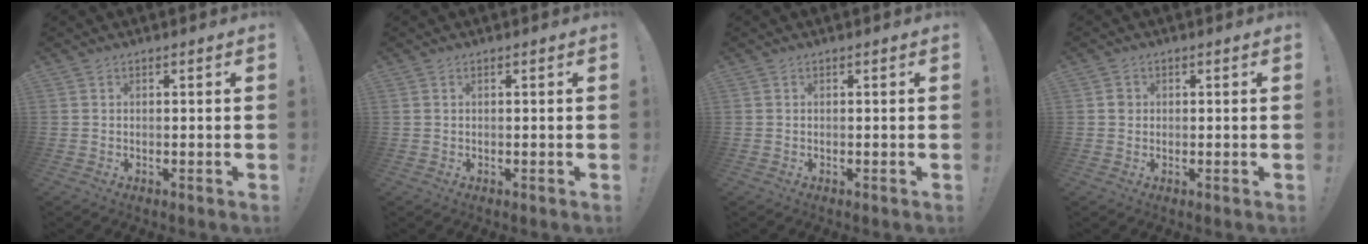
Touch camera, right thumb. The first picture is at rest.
{"total": 0.0}
{"total": 0.0}
{"total": 1.6, "force": [0.1, 1.5, 0.5], "torque": [-0.001, 0.001, 0.000]}